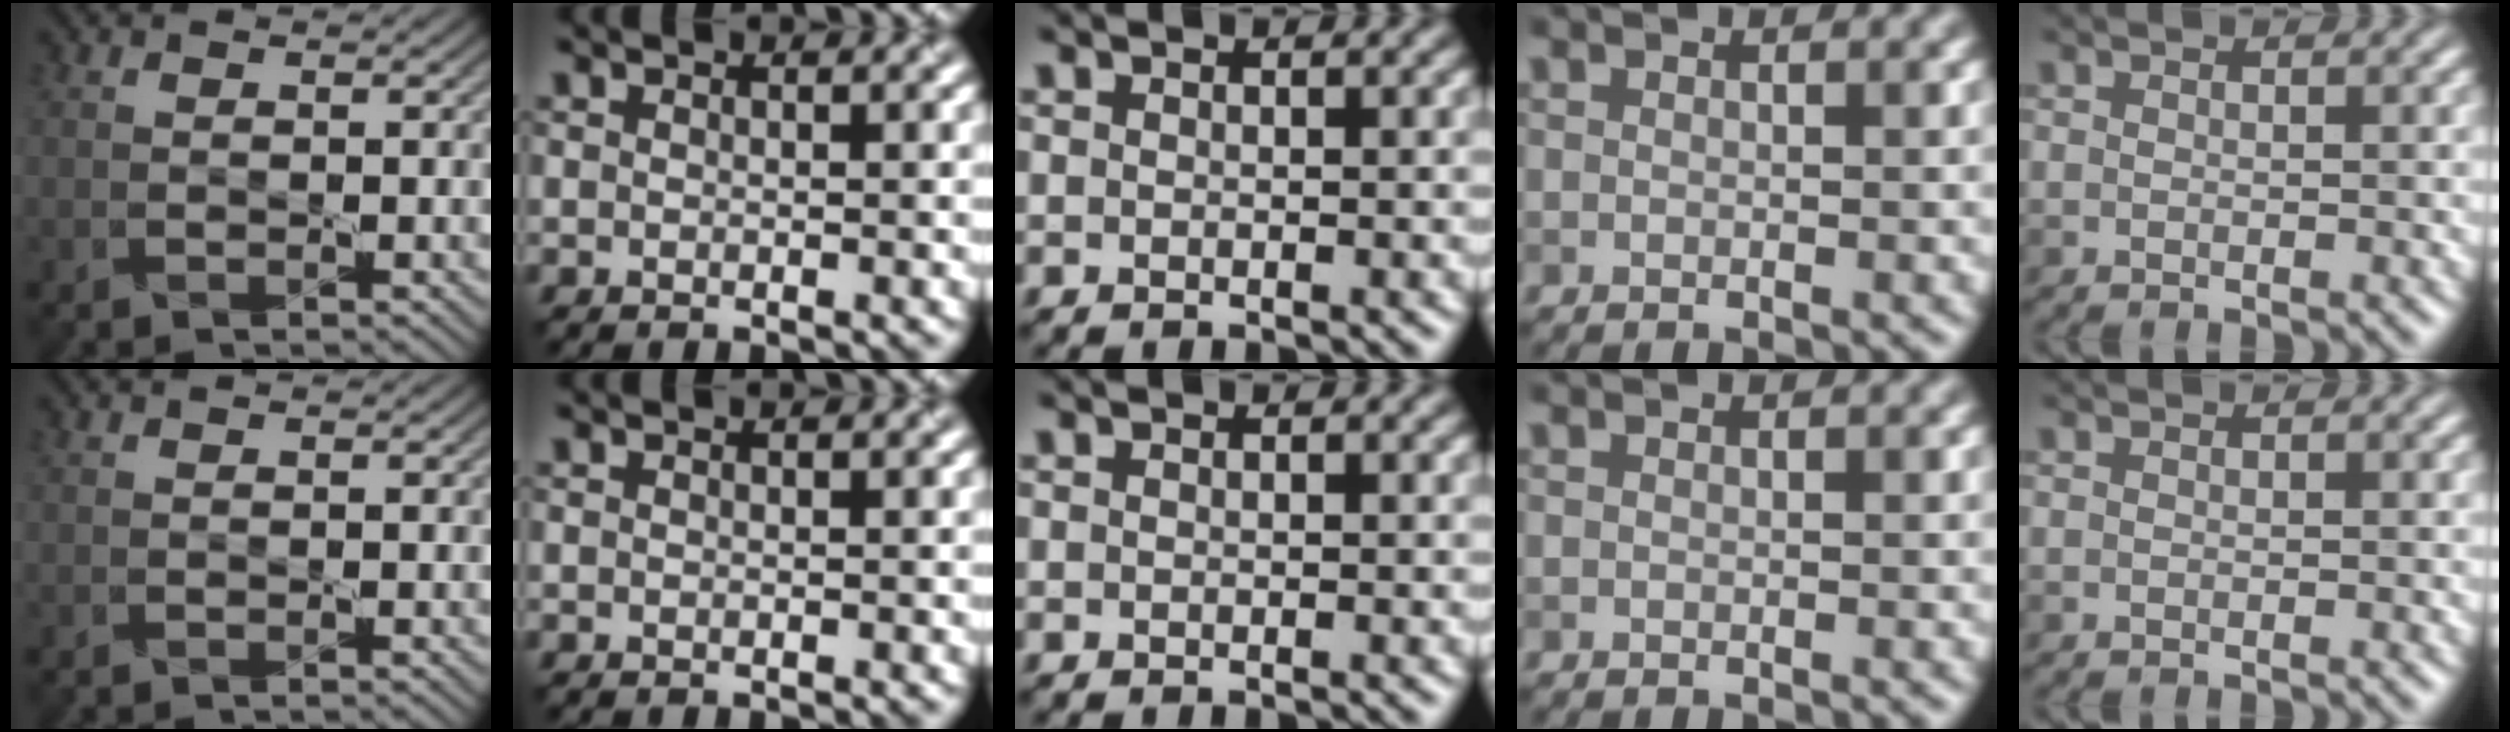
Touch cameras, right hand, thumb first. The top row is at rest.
{}